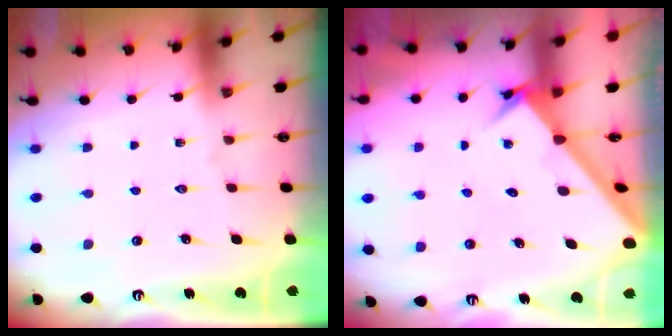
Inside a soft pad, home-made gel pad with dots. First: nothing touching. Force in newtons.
{"total": 3.0, "press": 3.0, "slide": 0.4}